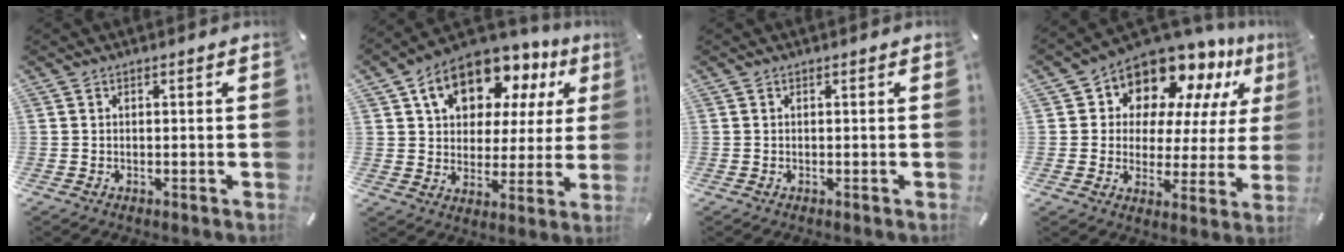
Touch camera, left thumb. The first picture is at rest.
{"total": 14.3, "force": [8.4, 9.5, 6.5], "torque": [-0.119, -0.045, 0.154]}
{"total": 0.0}
{"total": 12.2, "force": [10.3, 6.2, 2.2], "torque": [-0.052, -0.096, 0.184]}